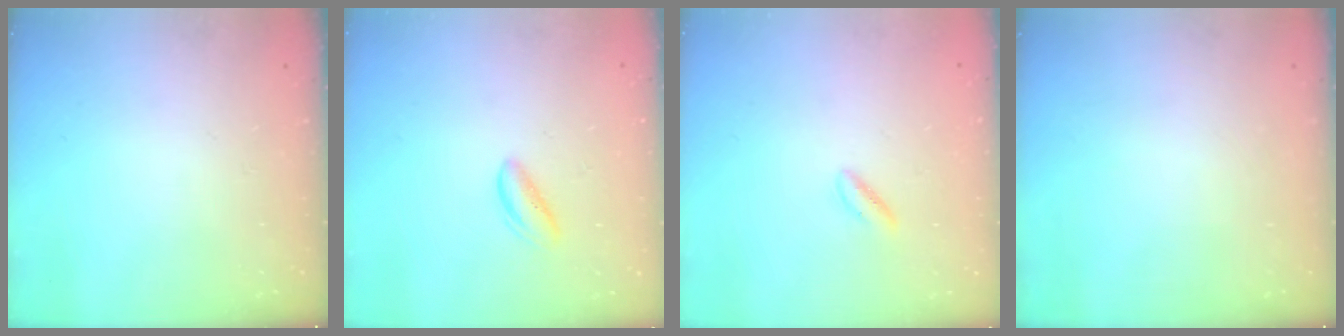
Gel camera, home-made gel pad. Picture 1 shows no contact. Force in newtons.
{"total": 3.3, "press": 3.3, "slide": 0.3}
{"total": 1.5, "press": 1.1, "slide": 1.0}
{"total": 0.0}